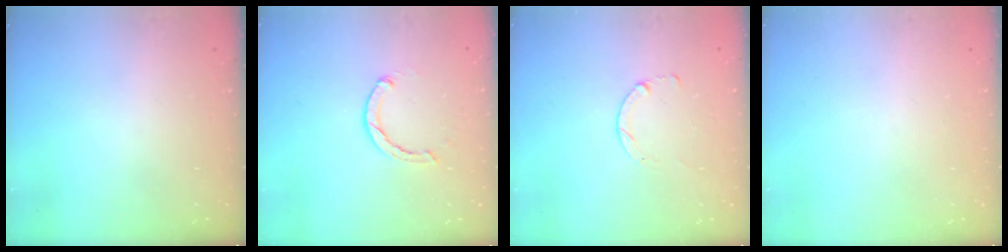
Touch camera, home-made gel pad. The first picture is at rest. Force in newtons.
{"total": 2.4, "press": 2.4, "slide": 0.1}
{"total": 0.0}
{"total": 0.0}